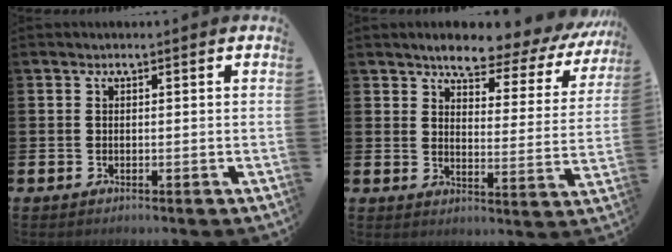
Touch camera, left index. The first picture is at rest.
{"total": 5.6, "force": [5.1, 1.4, 1.8], "torque": [-0.049, -0.042, 0.079]}